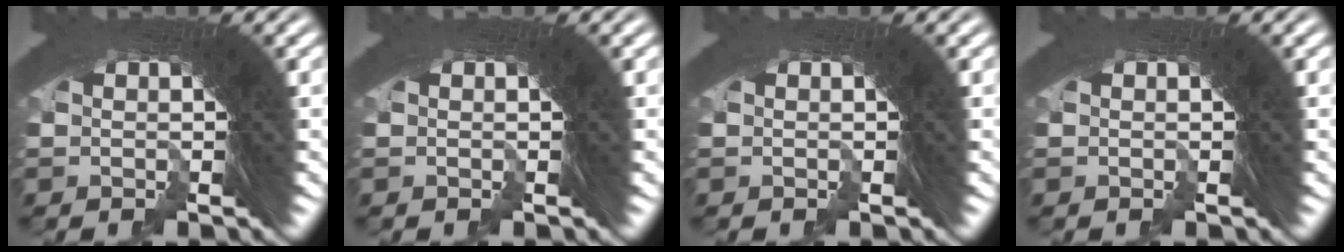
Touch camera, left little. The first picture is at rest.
{"total": 0.0}
{"total": 0.0}
{"total": 0.0}